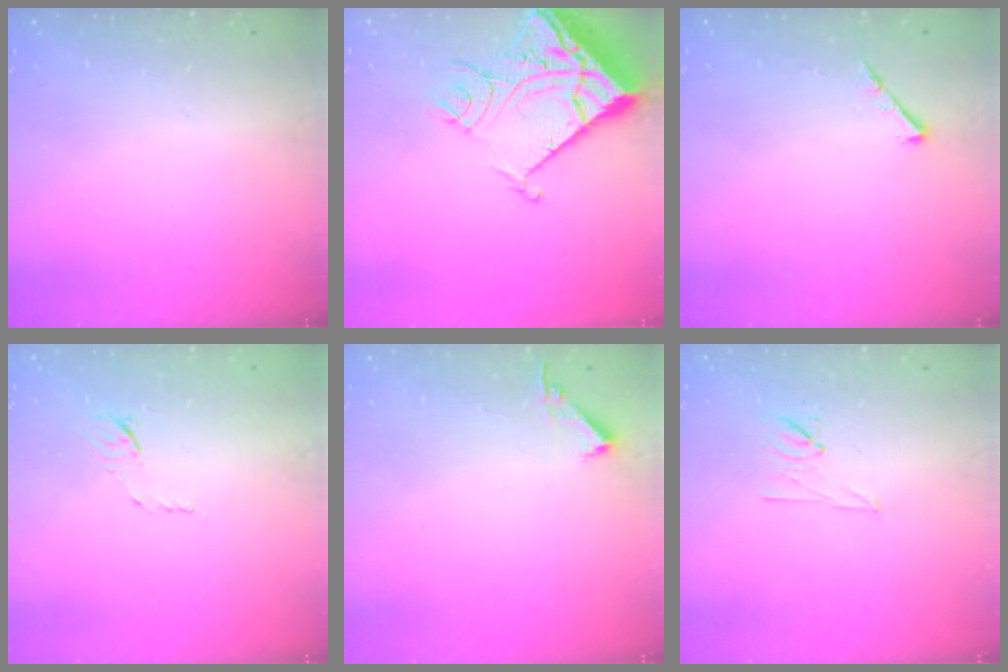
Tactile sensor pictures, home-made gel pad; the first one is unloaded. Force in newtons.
{"total": 13.1, "press": 13.0, "slide": 1.7}
{"total": 3.7, "press": 3.6, "slide": 0.5}
{"total": 6.2, "press": 6.1, "slide": 0.7}
{"total": 4.4, "press": 4.4, "slide": 0.4}
{"total": 6.7, "press": 6.6, "slide": 1.1}